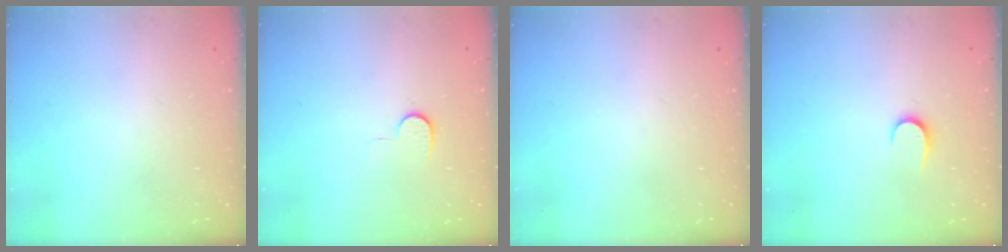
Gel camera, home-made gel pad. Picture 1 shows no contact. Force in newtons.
{"total": 6.4, "press": 6.4, "slide": 0.4}
{"total": 0.0}
{"total": 5.7, "press": 5.7, "slide": 0.6}